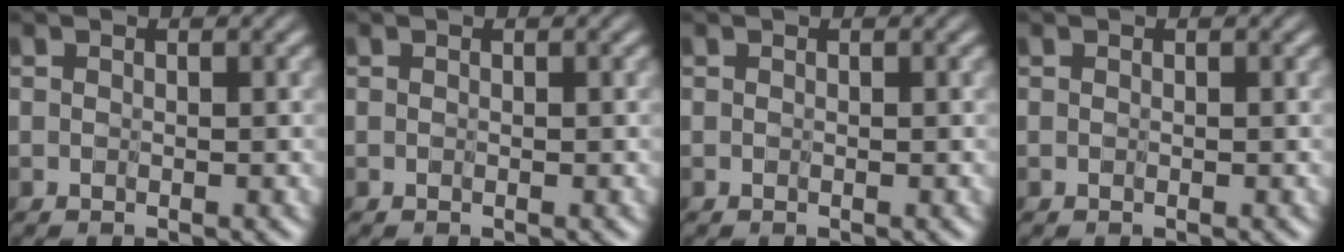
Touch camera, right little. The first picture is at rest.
{"total": 0.0}
{"total": 0.0}
{"total": 0.0}